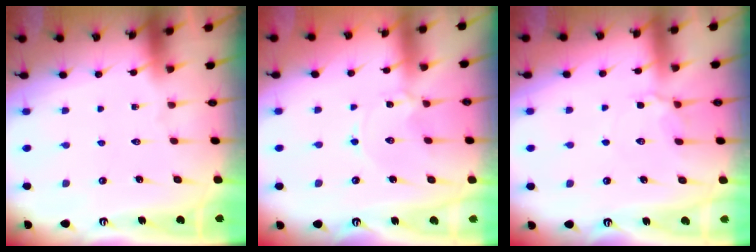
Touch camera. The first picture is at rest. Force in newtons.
{"total": 1.3, "press": 1.3, "slide": 0.2}
{"total": 4.3, "press": 4.2, "slide": 0.8}